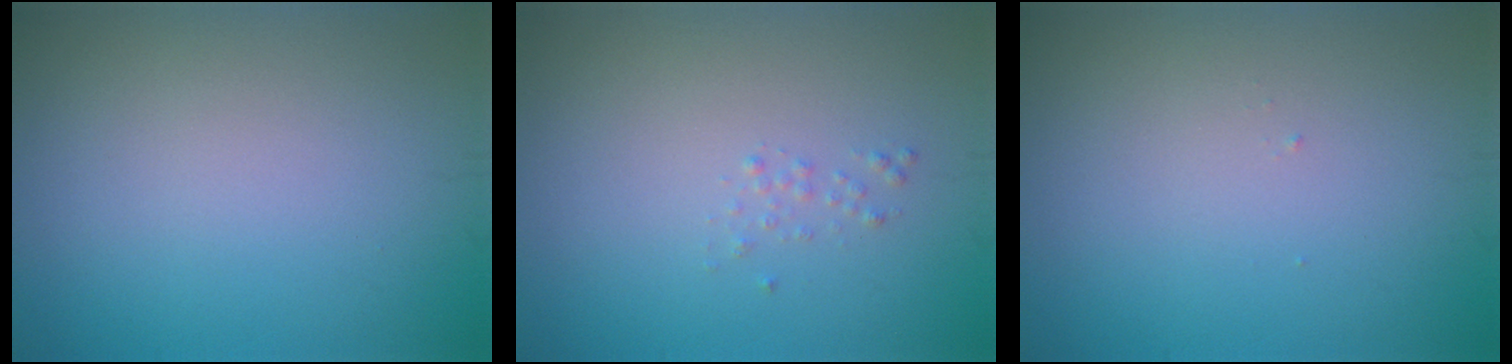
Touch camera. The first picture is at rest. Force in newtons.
{"total": 0.6, "press": 0.6, "slide": 0.0}
{"total": 0.0}